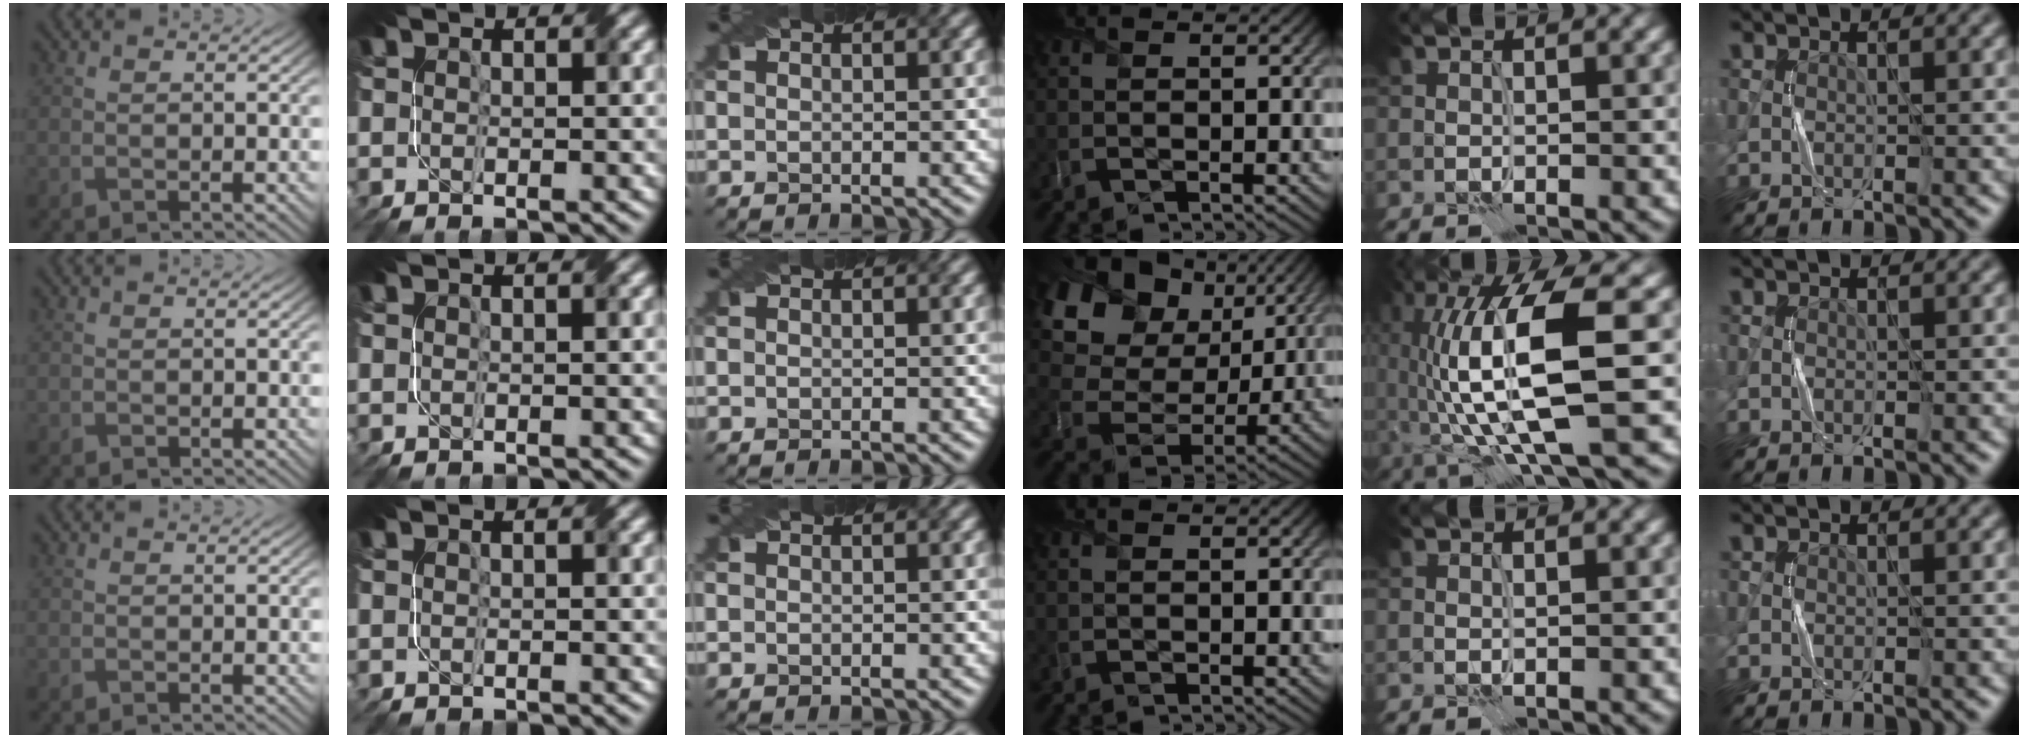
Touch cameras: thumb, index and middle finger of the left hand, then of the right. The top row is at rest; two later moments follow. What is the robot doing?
{"motion": "fold", "object": "napkin"}